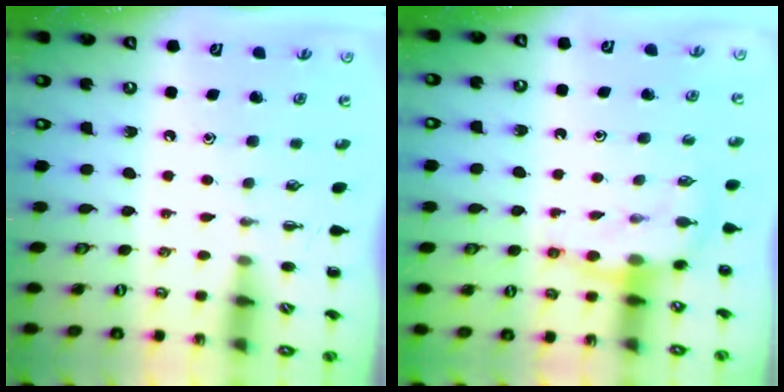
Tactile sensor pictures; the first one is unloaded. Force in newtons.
{"total": 8.1, "press": 8.0, "slide": 1.2}